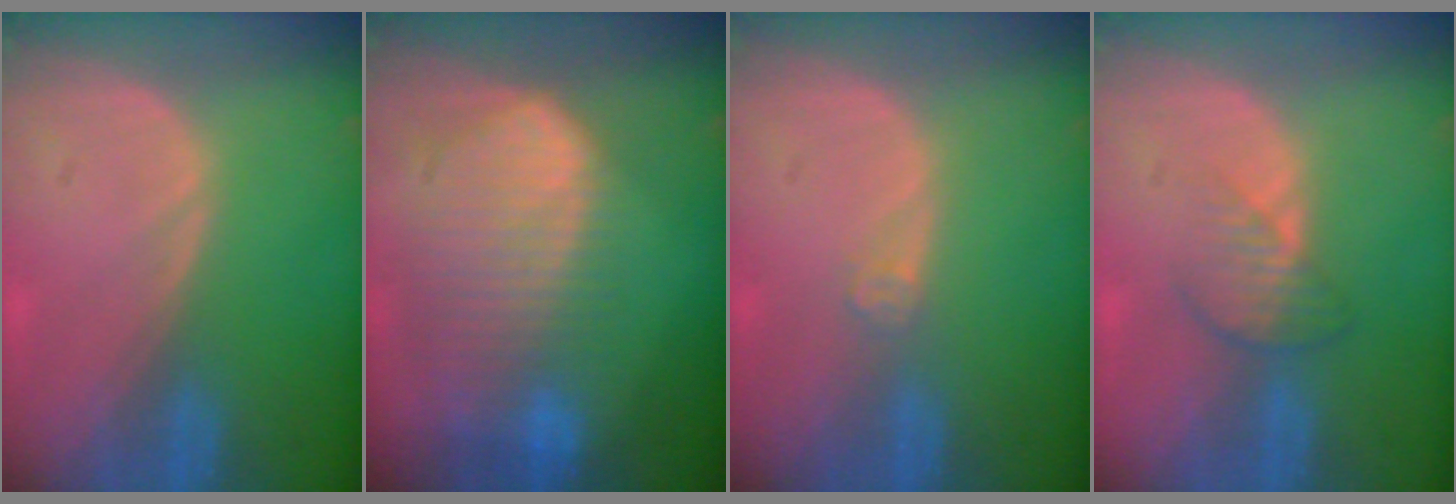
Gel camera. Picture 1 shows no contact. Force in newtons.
{"total": 10.6, "press": 9.1, "slide": 5.3}
{"total": 1.5, "press": 1.2, "slide": 0.9}
{"total": 3.7, "press": 3.3, "slide": 1.8}